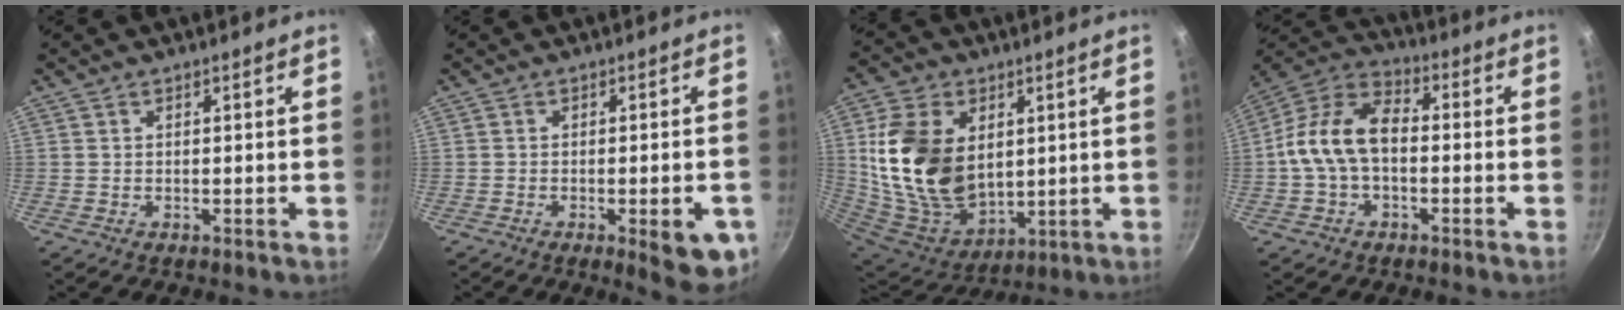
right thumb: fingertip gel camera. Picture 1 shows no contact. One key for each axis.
{"total": 8.8, "fx": -3.3, "fy": 2.6, "fz": 7.8, "tx": -0.071, "ty": 0.010, "tz": -0.036}
{"total": 20.7, "fx": 4.0, "fy": 14.1, "fz": 14.7, "tx": -0.258, "ty": -0.031, "tz": 0.091}
{"total": 12.4, "fx": -1.1, "fy": 7.8, "fz": 9.5, "tx": -0.159, "ty": 0.045, "tz": -0.040}